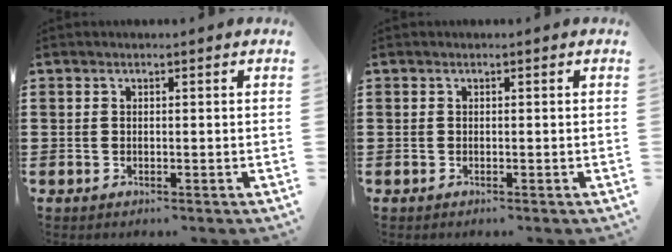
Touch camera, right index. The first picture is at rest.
{"total": 0.0}